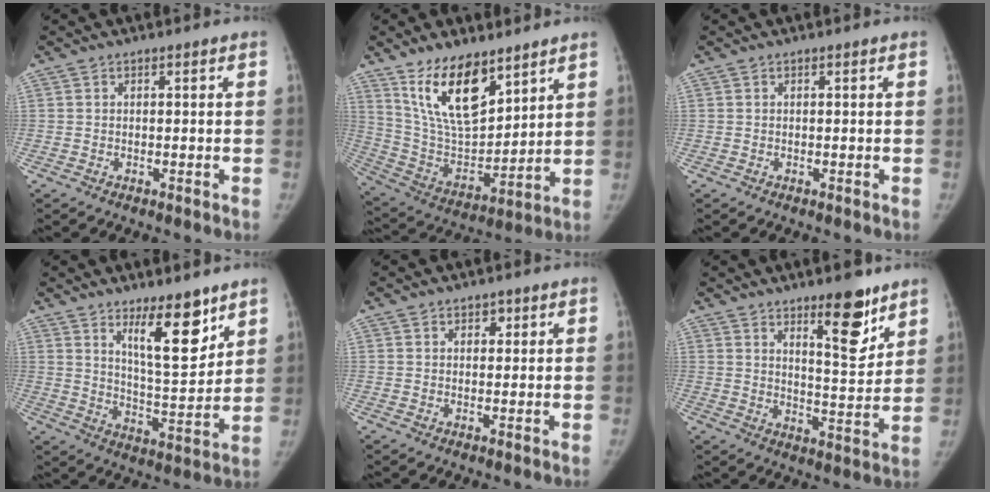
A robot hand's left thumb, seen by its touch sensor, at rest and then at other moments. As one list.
[{"total": 16.6, "force": [10.5, 7.5, 10.5], "torque": [-0.147, -0.063, 0.212]}, {"total": 0.0}, {"total": 12.2, "force": [7.6, 3.7, 8.8], "torque": [-0.111, -0.066, 0.130]}, {"total": 1.7, "force": [0.8, 1.4, 0.6], "torque": [0.007, -0.003, 0.007]}, {"total": 11.2, "force": [7.2, 3.5, 7.9], "torque": [-0.088, -0.055, 0.112]}]